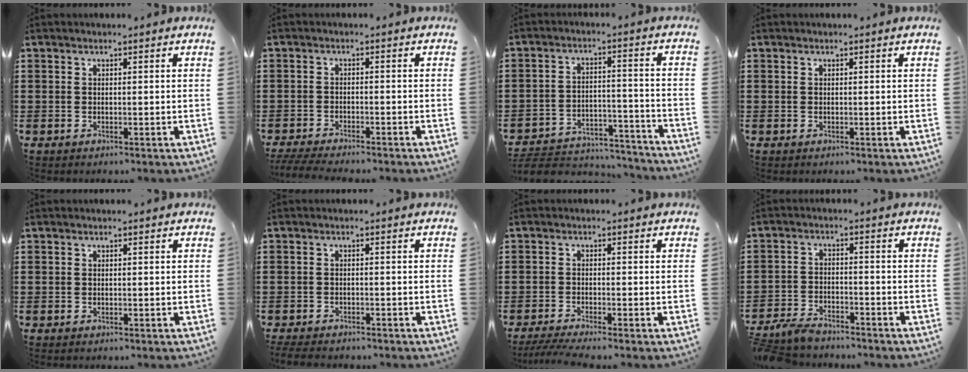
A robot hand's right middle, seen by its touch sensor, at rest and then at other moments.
{"total": 3.1, "force": [-3.0, 0.0, 0.9], "torque": [-0.032, -0.010, -0.063]}
{"total": 5.3, "force": [-5.1, 1.0, 1.0], "torque": [-0.024, 0.005, -0.103]}
{"total": 0.0}
{"total": 0.0}
{"total": 2.0, "force": [-1.9, 0.2, 0.3], "torque": [-0.011, -0.003, -0.040]}
{"total": 2.5, "force": [-2.0, -0.2, 1.5], "torque": [-0.033, -0.007, -0.040]}
{"total": 4.2, "force": [-4.0, 1.0, 1.1], "torque": [-0.036, 0.004, -0.085]}